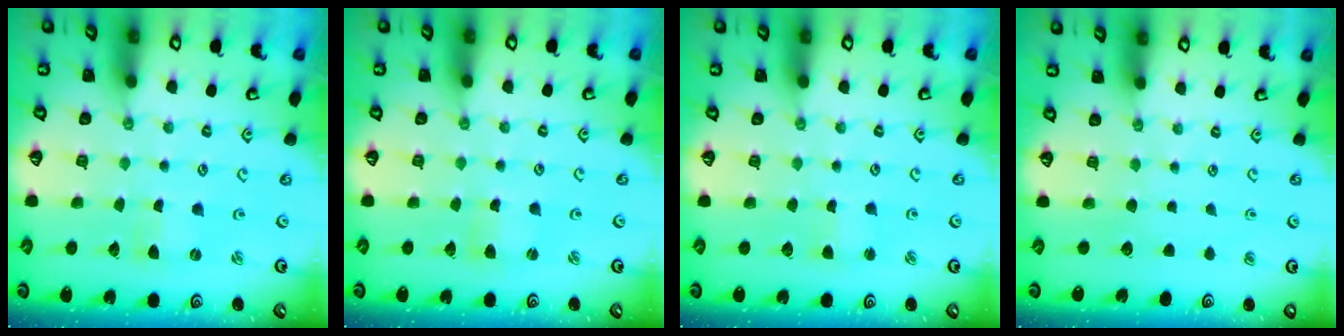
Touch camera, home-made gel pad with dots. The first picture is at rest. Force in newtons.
{"total": 2.2, "press": 2.1, "slide": 0.3}
{"total": 2.0, "press": 2.0, "slide": 0.3}
{"total": 0.0}